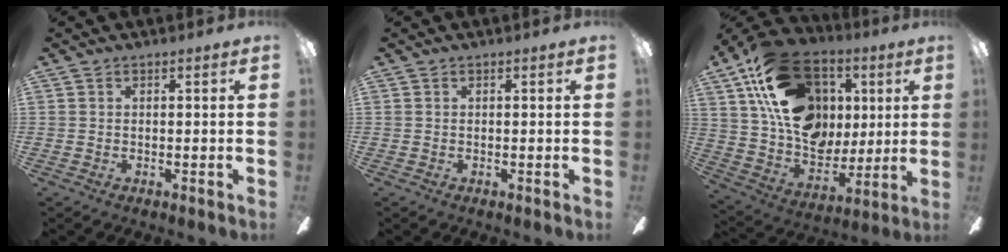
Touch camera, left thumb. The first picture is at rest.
{"total": 0.0}
{"total": 25.0, "force": [8.9, 17.9, 15.1], "torque": [-0.265, -0.023, 0.170]}